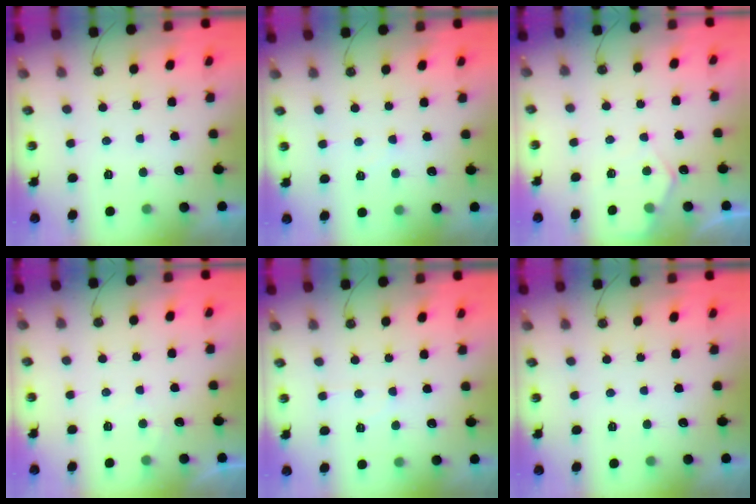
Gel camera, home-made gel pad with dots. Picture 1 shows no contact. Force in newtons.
{"total": 5.2, "press": 5.1, "slide": 1.0}
{"total": 5.3, "press": 5.2, "slide": 0.7}
{"total": 2.3, "press": 2.2, "slide": 0.3}
{"total": 4.1, "press": 4.0, "slide": 0.6}
{"total": 0.0}